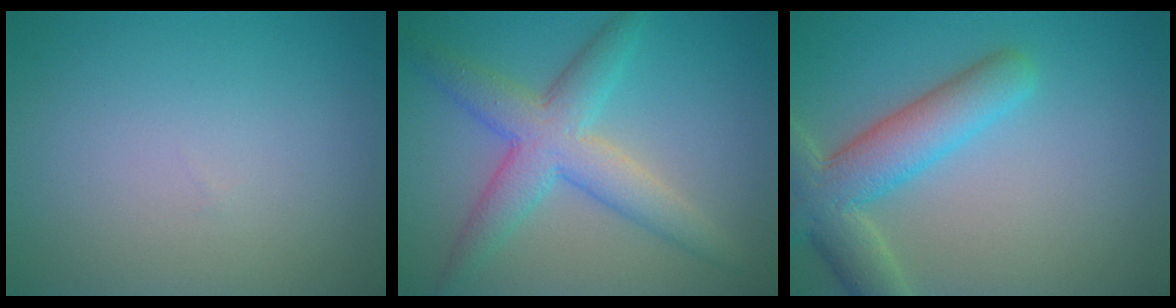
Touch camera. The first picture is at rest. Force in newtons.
{"total": 5.7, "press": 5.7, "slide": 0.2}
{"total": 6.5, "press": 6.4, "slide": 0.5}